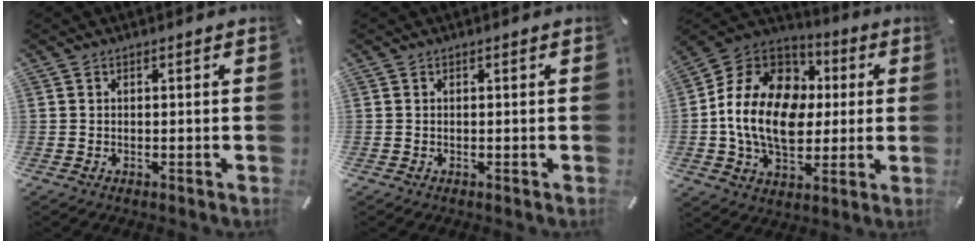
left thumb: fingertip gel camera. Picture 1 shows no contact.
{"total": 0.0}
{"total": 18.1, "force": [-0.5, 13.9, 11.5], "torque": [-0.242, 0.007, -0.010]}